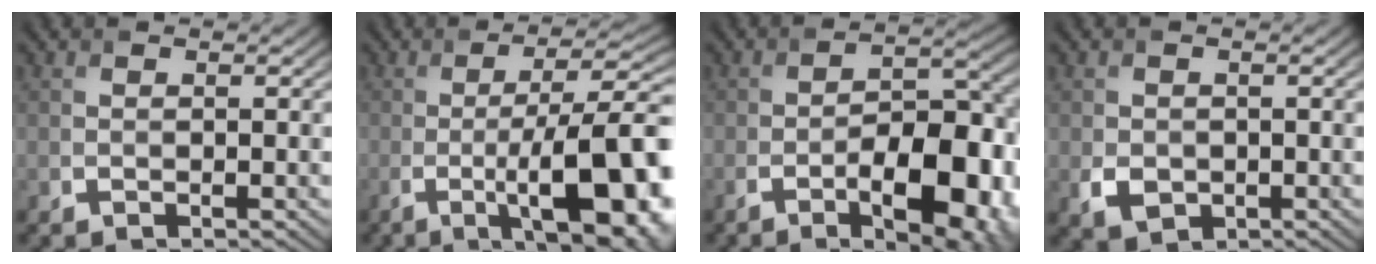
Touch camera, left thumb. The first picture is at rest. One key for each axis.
{"total": 14.6, "fx": -4.4, "fy": 4.0, "fz": 13.3, "tx": -0.167, "ty": 0.004, "tz": -0.056}
{"total": 11.1, "fx": -4.8, "fy": 4.2, "fz": 9.1, "tx": -0.134, "ty": 0.000, "tz": -0.070}
{"total": 2.7, "fx": -0.5, "fy": 2.2, "fz": 1.5, "tx": -0.037, "ty": -0.005, "tz": -0.009}